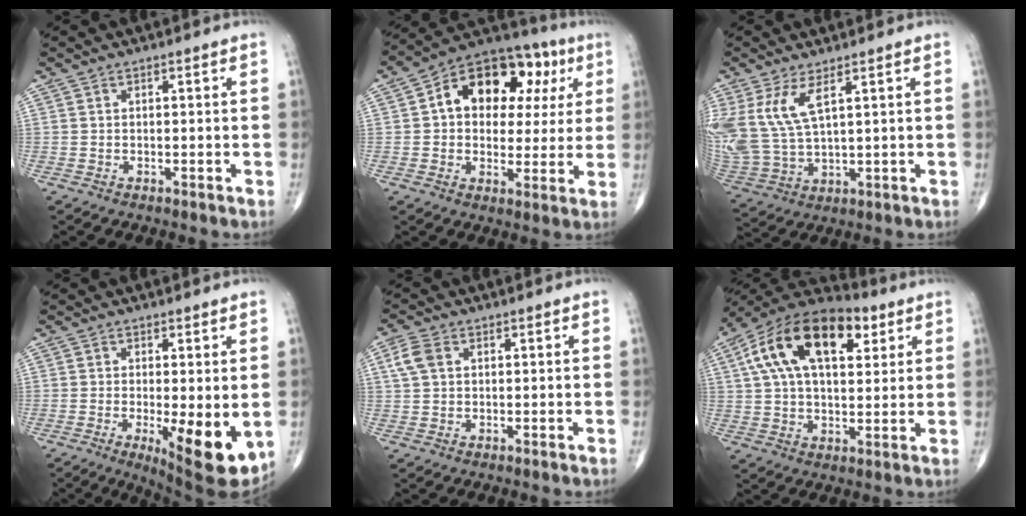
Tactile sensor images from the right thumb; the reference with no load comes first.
{"total": 17.9, "force": [4.9, 11.8, 12.6], "torque": [-0.130, 0.023, 0.067]}
{"total": 11.6, "force": [4.8, 4.8, 9.4], "torque": [-0.224, -0.020, 0.111]}
{"total": 11.3, "force": [-2.4, 3.3, 10.5], "torque": [-0.146, -0.027, -0.028]}
{"total": 4.2, "force": [1.3, 2.9, 2.8], "torque": [-0.063, 0.009, 0.024]}
{"total": 20.7, "force": [7.5, 11.0, 15.9], "torque": [-0.267, 0.013, 0.119]}